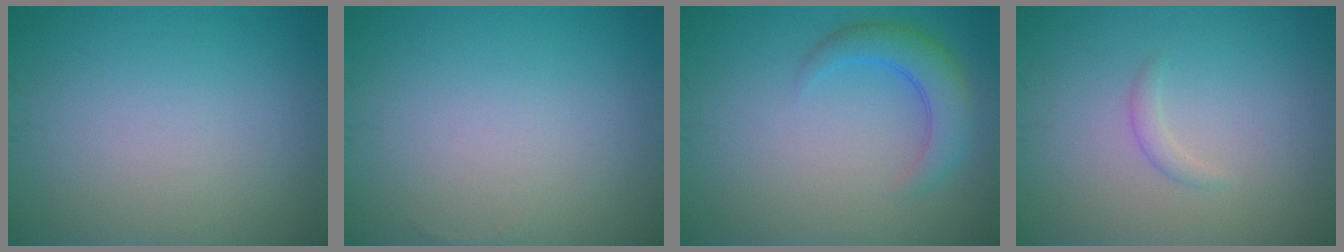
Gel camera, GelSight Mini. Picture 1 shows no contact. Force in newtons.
{"total": 0.0}
{"total": 3.4, "press": 3.4, "slide": 0.2}
{"total": 1.0, "press": 1.0, "slide": 0.0}